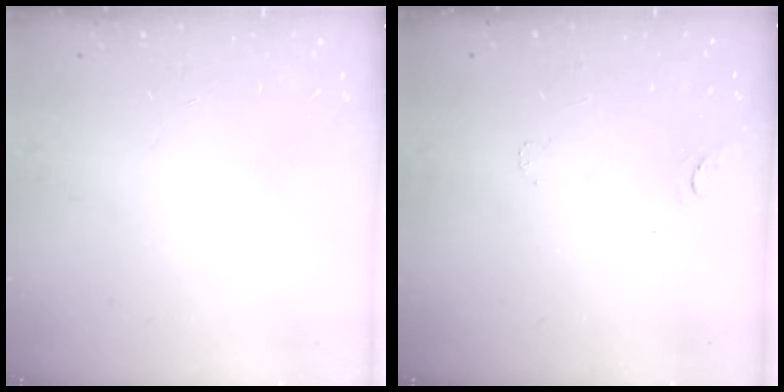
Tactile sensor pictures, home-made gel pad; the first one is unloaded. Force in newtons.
{"total": 4.8, "press": 4.8, "slide": 0.6}